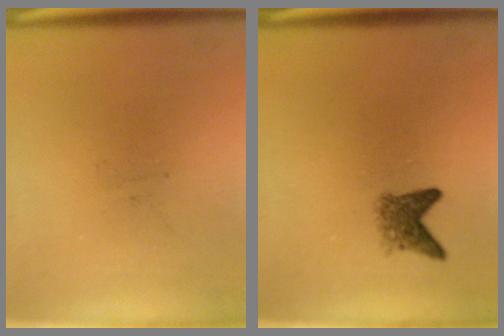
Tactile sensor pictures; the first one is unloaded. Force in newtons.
{"total": 2.3}